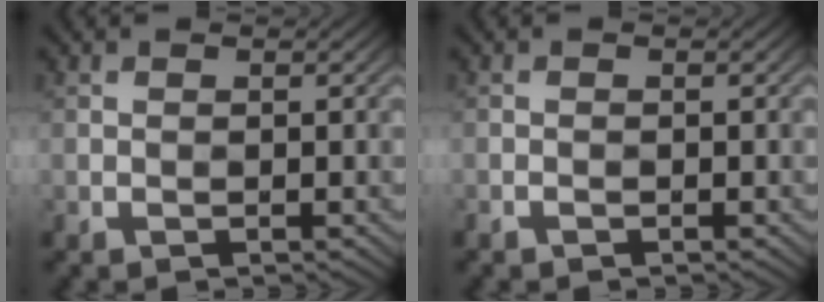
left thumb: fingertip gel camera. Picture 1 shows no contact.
{"total": 0.7, "force": [-0.7, 0.1, 0.2], "torque": [-0.004, 0.005, -0.013]}